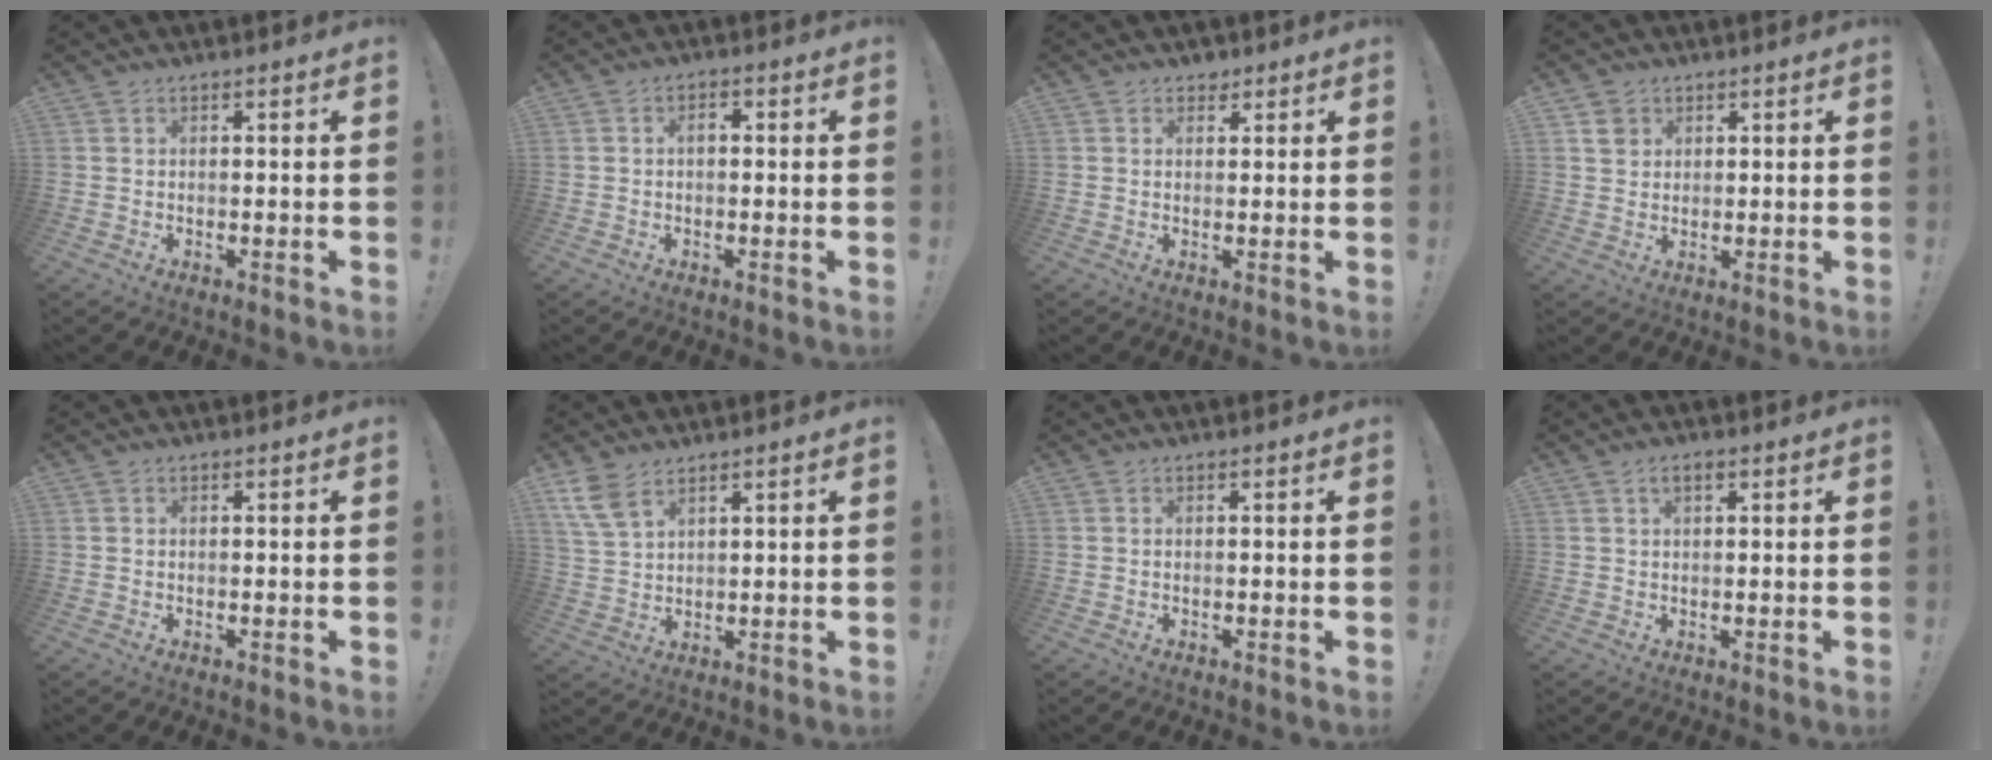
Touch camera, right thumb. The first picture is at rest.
{"total": 1.9, "force": [-0.3, 0.9, 1.6], "torque": [-0.023, 0.003, -0.010]}
{"total": 2.5, "force": [1.8, 1.6, 0.7], "torque": [0.005, -0.010, 0.030]}
{"total": 3.9, "force": [2.0, 3.1, 1.0], "torque": [-0.011, -0.006, 0.036]}
{"total": 0.0}
{"total": 7.0, "force": [4.7, 3.3, 4.0], "torque": [-0.089, -0.016, 0.092]}
{"total": 0.0}
{"total": 2.4, "force": [1.1, 1.2, 1.8], "torque": [-0.035, 0.004, 0.018]}